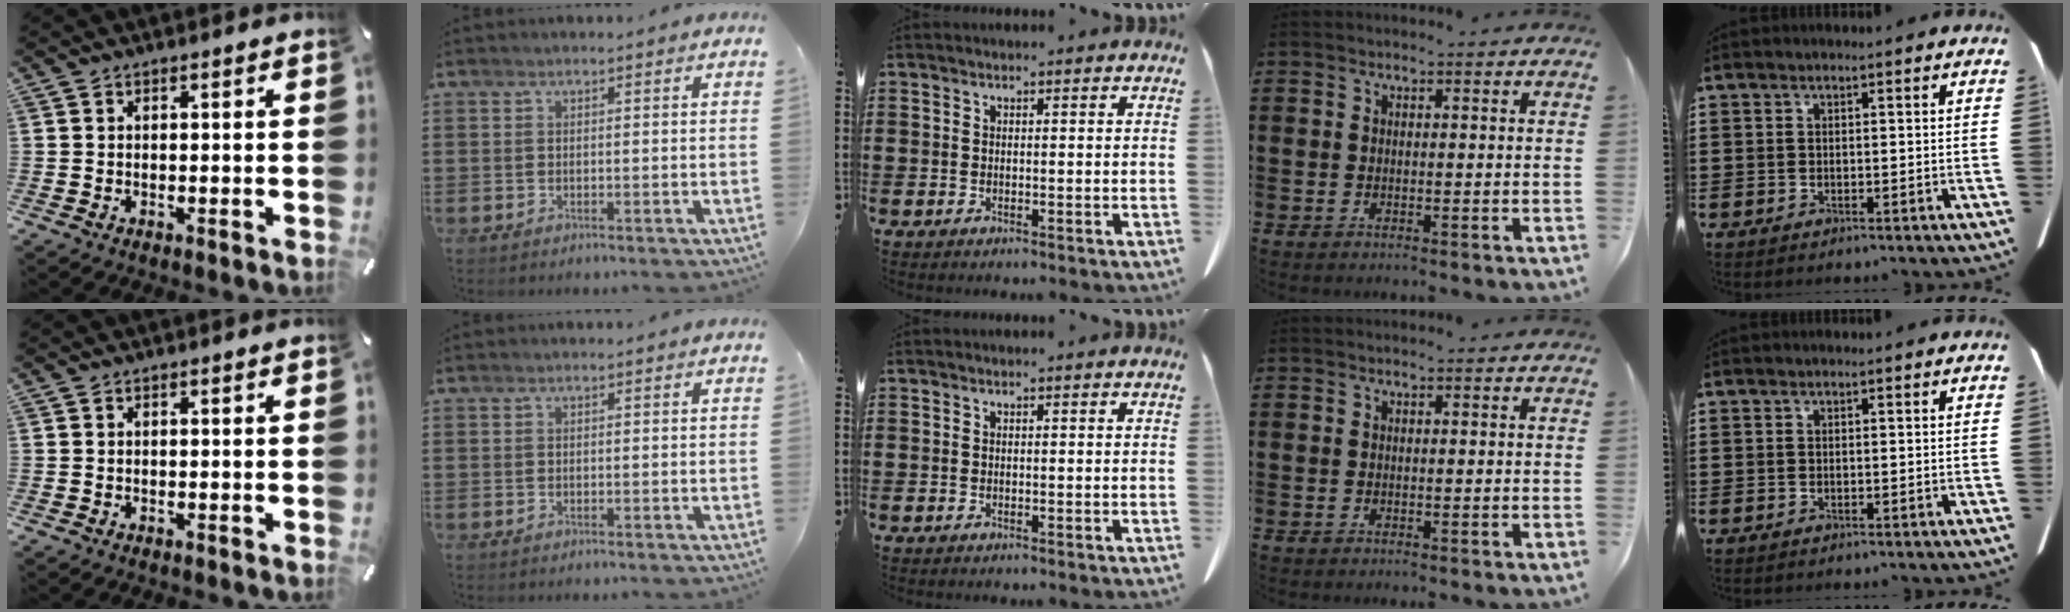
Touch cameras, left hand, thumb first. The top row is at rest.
{}